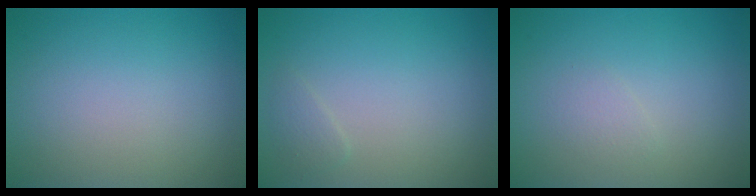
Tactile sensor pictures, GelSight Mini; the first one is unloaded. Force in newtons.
{"total": 0.9, "press": 0.9, "slide": 0.0}
{"total": 0.9, "press": 0.9, "slide": 0.0}